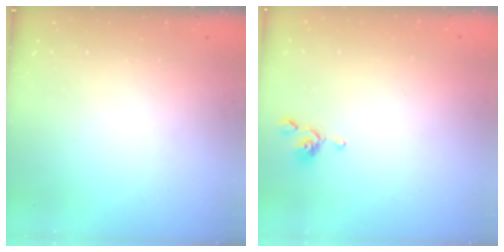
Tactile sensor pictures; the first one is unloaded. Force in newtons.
{"total": 0.0}